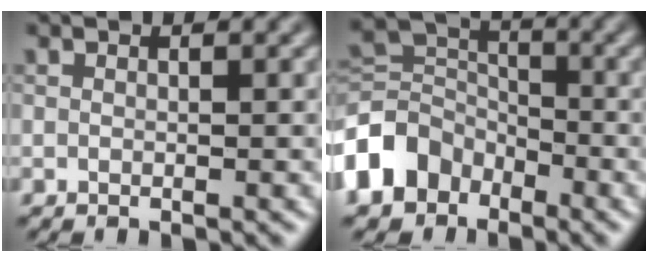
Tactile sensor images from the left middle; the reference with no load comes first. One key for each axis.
{"total": 6.3, "fx": -3.4, "fy": 4.7, "fz": 2.5, "tx": -0.051, "ty": 0.003, "tz": -0.082}